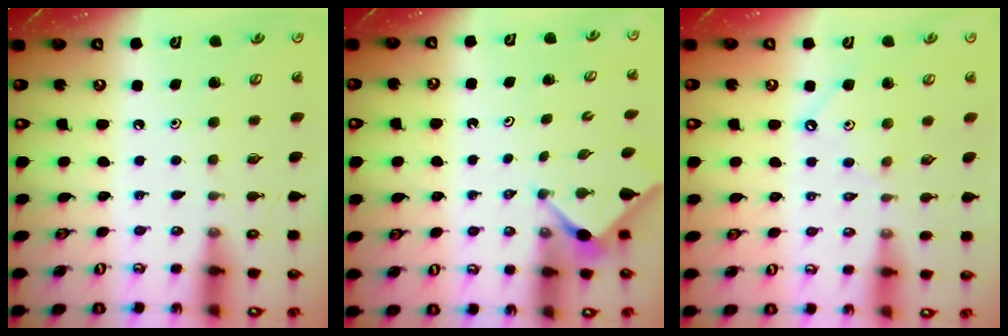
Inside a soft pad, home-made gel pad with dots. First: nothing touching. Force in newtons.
{"total": 2.9, "press": 2.9, "slide": 0.2}
{"total": 2.3, "press": 2.3, "slide": 0.4}